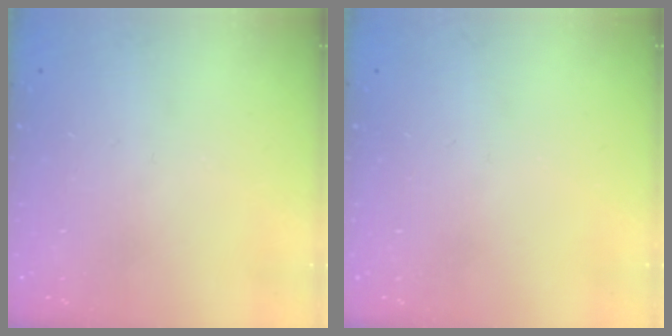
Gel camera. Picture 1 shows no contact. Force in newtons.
{"total": 0.0}